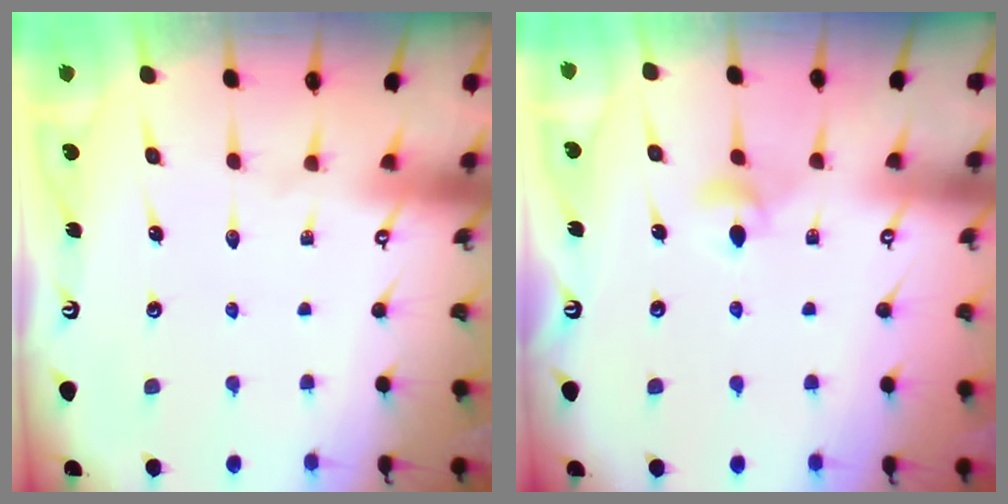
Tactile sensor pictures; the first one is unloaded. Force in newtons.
{"total": 4.1, "press": 4.0, "slide": 0.8}